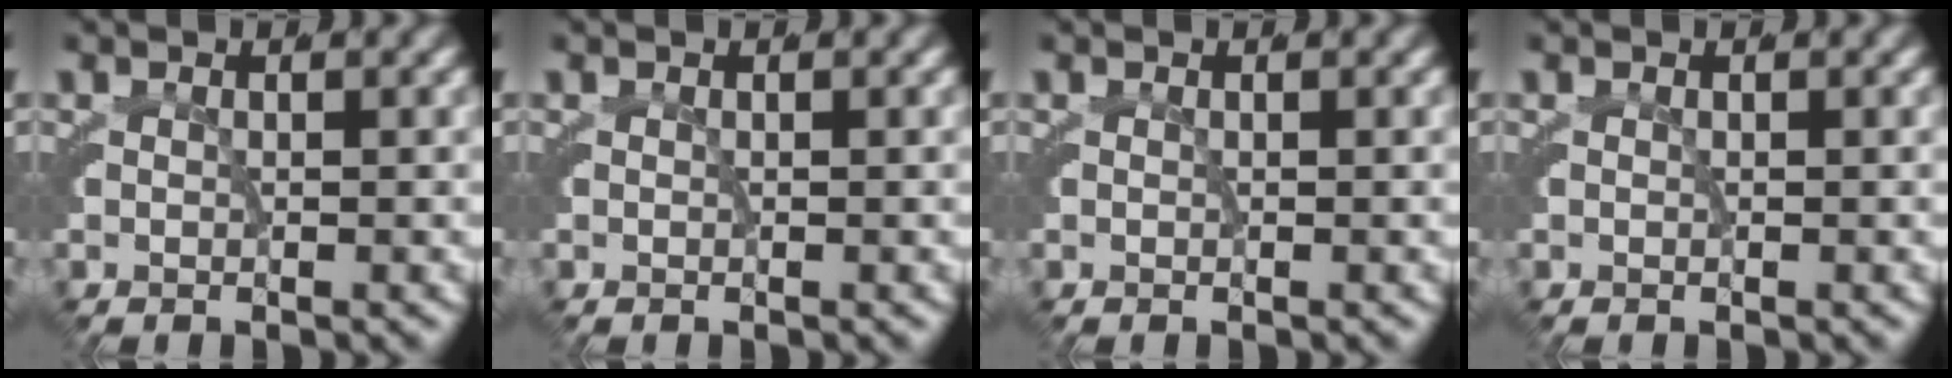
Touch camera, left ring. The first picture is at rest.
{"total": 0.0}
{"total": 0.0}
{"total": 0.0}